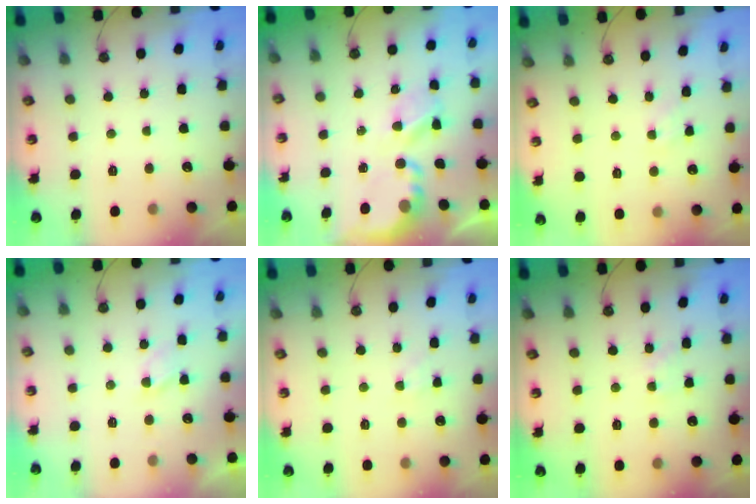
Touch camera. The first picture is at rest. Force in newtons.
{"total": 4.7, "press": 4.7, "slide": 0.2}
{"total": 1.0, "press": 1.0, "slide": 0.2}
{"total": 2.9, "press": 2.8, "slide": 0.6}
{"total": 2.4, "press": 2.4, "slide": 0.4}
{"total": 2.4, "press": 2.4, "slide": 0.3}